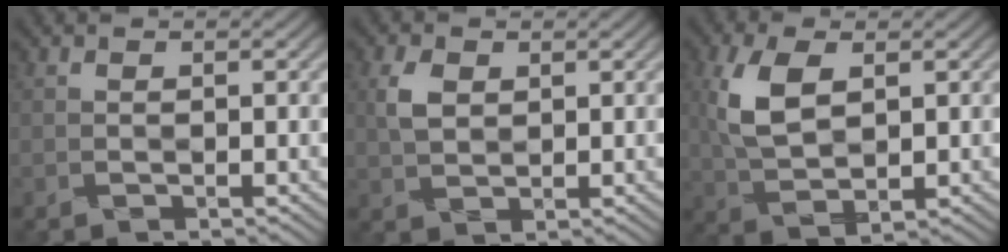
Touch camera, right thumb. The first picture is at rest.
{"total": 3.5, "force": [1.1, 2.3, 2.3], "torque": [-0.056, 0.004, 0.017]}
{"total": 7.9, "force": [1.4, 4.1, 6.6], "torque": [-0.154, 0.005, 0.022]}